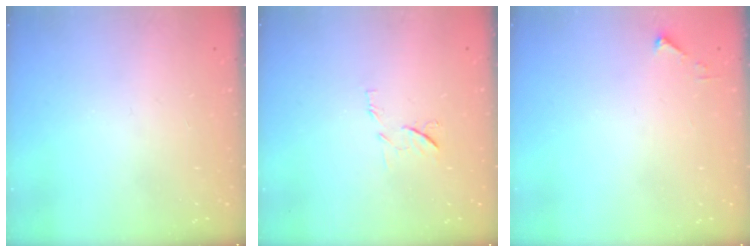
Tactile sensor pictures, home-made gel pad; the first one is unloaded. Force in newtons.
{"total": 6.5, "press": 6.5, "slide": 0.7}
{"total": 2.7, "press": 2.7, "slide": 0.3}